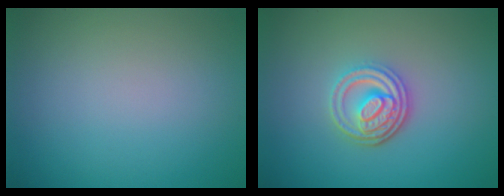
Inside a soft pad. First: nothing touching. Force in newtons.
{"total": 4.1, "press": 3.2, "slide": 2.5}